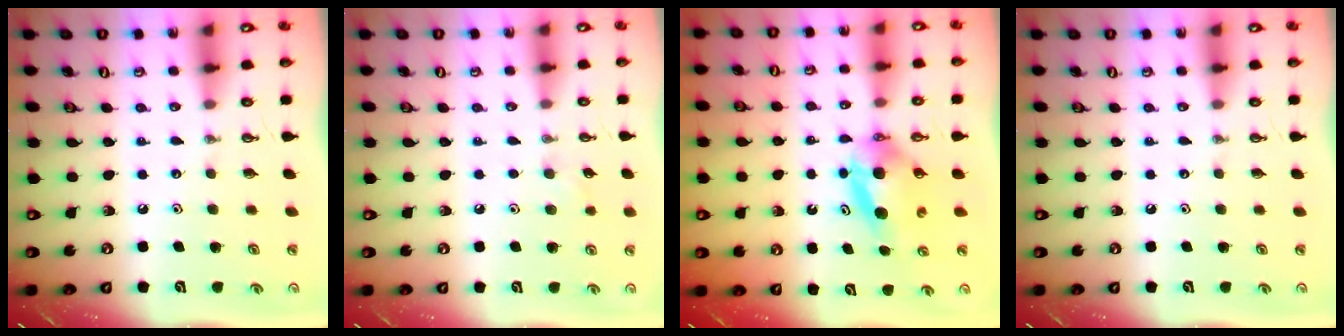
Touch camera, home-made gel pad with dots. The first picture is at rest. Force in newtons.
{"total": 6.1, "press": 5.8, "slide": 2.1}
{"total": 6.5, "press": 6.3, "slide": 1.9}
{"total": 0.0}